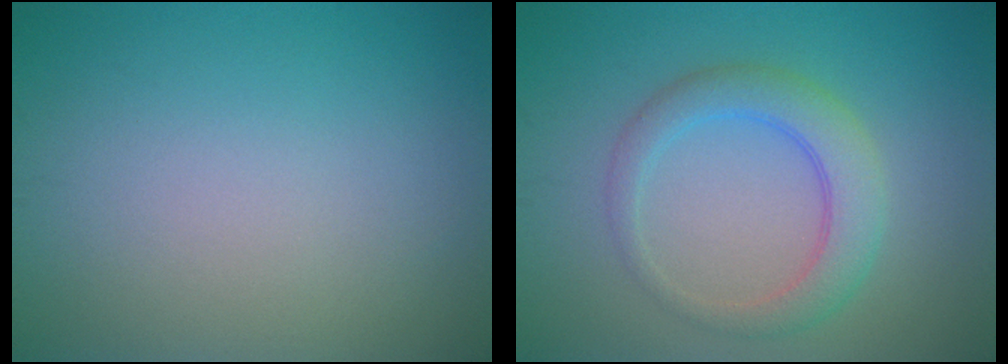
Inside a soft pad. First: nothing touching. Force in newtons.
{"total": 3.9, "press": 3.9, "slide": 0.2}